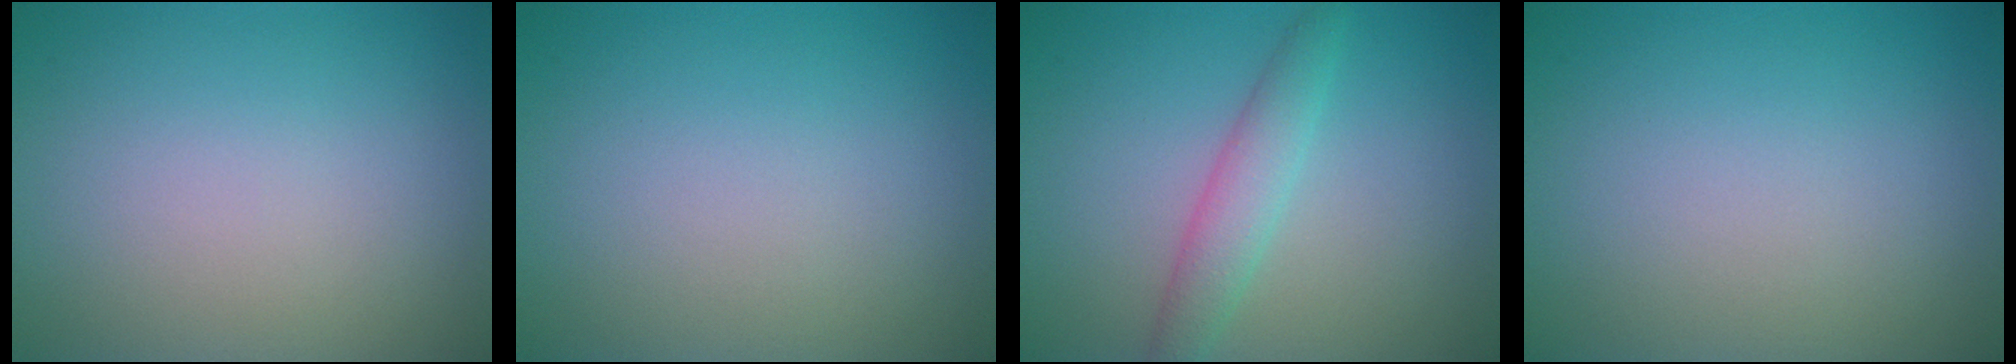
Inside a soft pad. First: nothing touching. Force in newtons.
{"total": 0.0}
{"total": 2.7, "press": 2.7, "slide": 0.1}
{"total": 0.0}